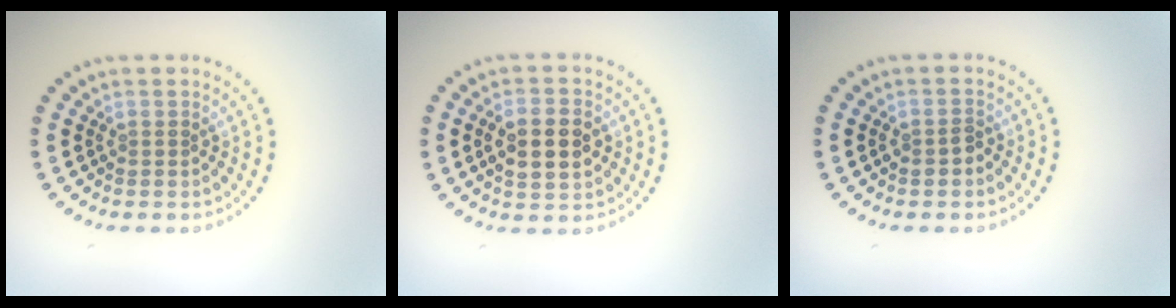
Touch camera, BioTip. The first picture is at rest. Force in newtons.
{"total": 4.6, "press": 4.6, "slide": 0.3}
{"total": 1.2, "press": 1.1, "slide": 0.3}